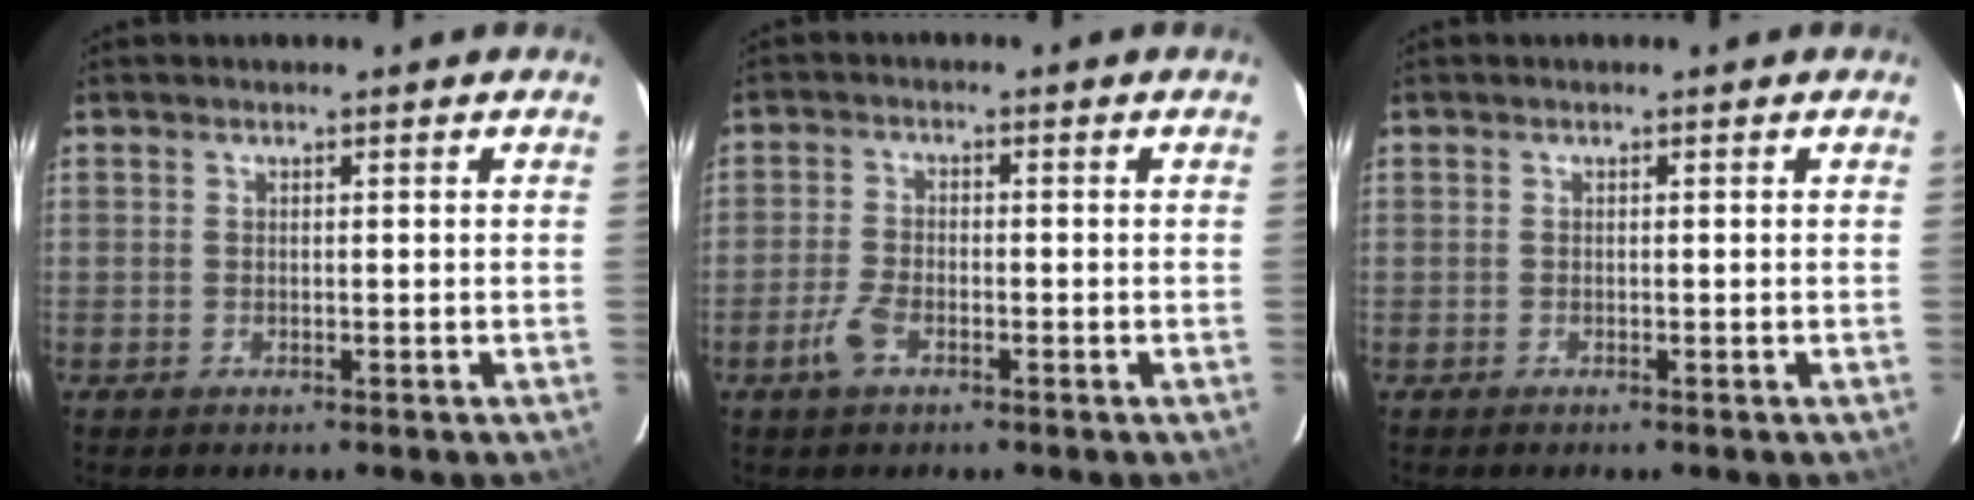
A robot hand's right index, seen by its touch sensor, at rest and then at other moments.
{"total": 4.4, "force": [-2.2, 2.2, 3.1], "torque": [-0.079, 0.000, -0.044]}
{"total": 0.0}